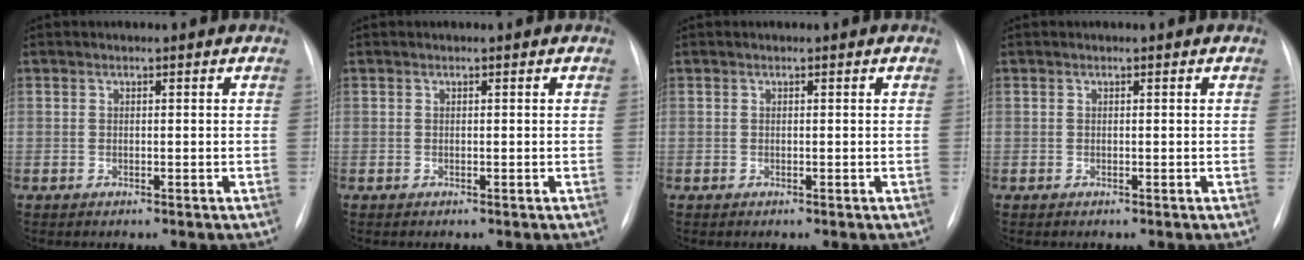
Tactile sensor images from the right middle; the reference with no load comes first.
{"total": 0.0}
{"total": 0.0}
{"total": 0.0}